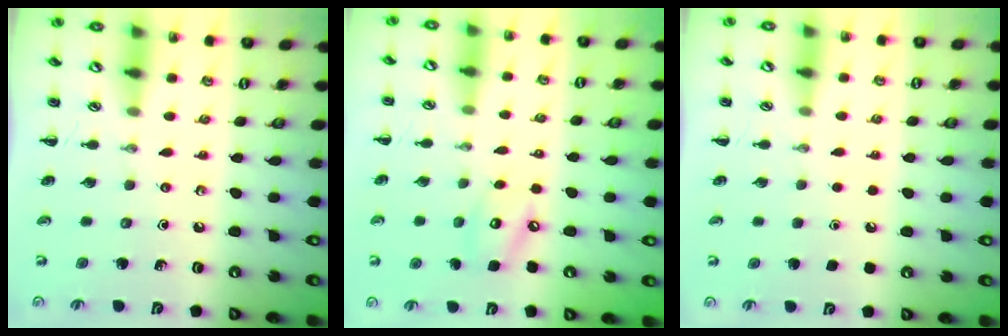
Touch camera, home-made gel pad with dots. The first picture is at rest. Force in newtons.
{"total": 7.0, "press": 7.0, "slide": 1.0}
{"total": 1.8, "press": 1.7, "slide": 0.1}